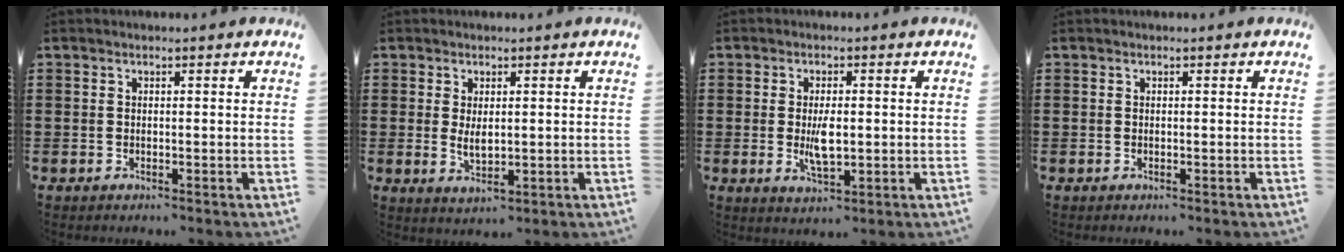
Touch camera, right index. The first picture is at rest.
{"total": 3.1, "force": [0.4, 1.3, 2.7], "torque": [-0.047, 0.000, 0.005]}
{"total": 4.5, "force": [-0.1, 1.8, 4.2], "torque": [-0.075, -0.004, -0.006]}
{"total": 0.0}